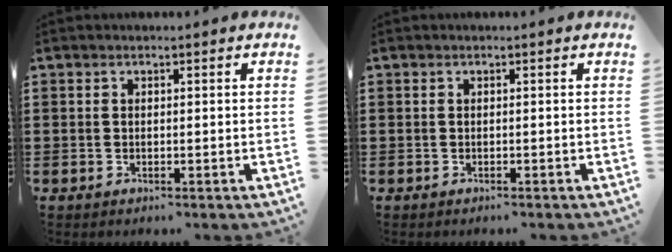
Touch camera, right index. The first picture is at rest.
{"total": 0.0}